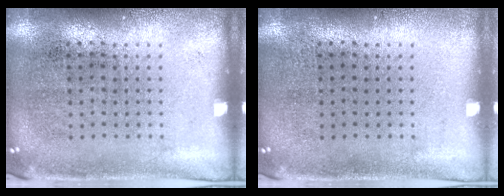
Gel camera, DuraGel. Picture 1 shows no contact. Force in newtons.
{"total": 0.0}